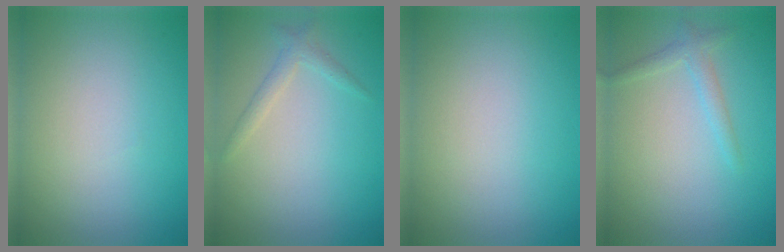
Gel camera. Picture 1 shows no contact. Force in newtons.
{"total": 1.4, "press": 1.4, "slide": 0.1}
{"total": 0.0}
{"total": 1.5, "press": 1.5, "slide": 0.1}